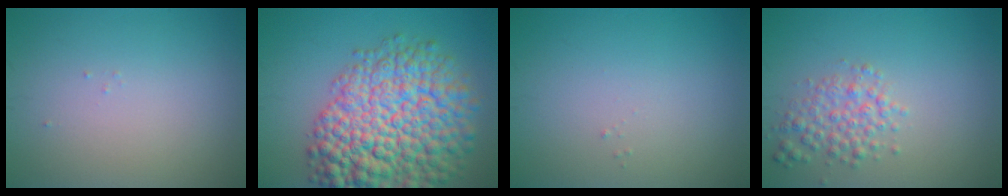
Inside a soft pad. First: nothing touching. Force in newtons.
{"total": 13.3, "press": 13.3, "slide": 0.5}
{"total": 0.0}
{"total": 2.8, "press": 2.8, "slide": 0.1}